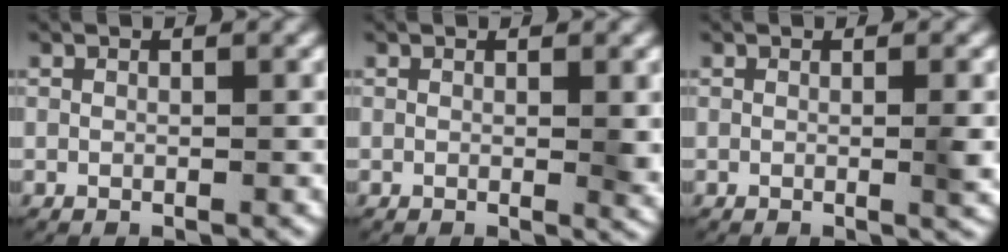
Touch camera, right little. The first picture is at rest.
{"total": 1.5, "force": [0.1, 0.2, 1.5], "torque": [-0.017, -0.004, 0.000]}
{"total": 1.5, "force": [-0.1, 0.1, 1.5], "torque": [-0.018, -0.001, -0.005]}